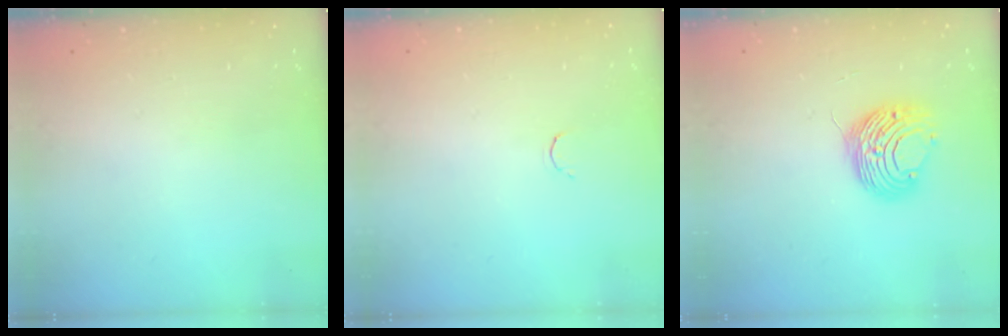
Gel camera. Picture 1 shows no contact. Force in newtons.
{"total": 1.8, "press": 1.7, "slide": 0.4}
{"total": 10.1, "press": 10.1, "slide": 0.7}